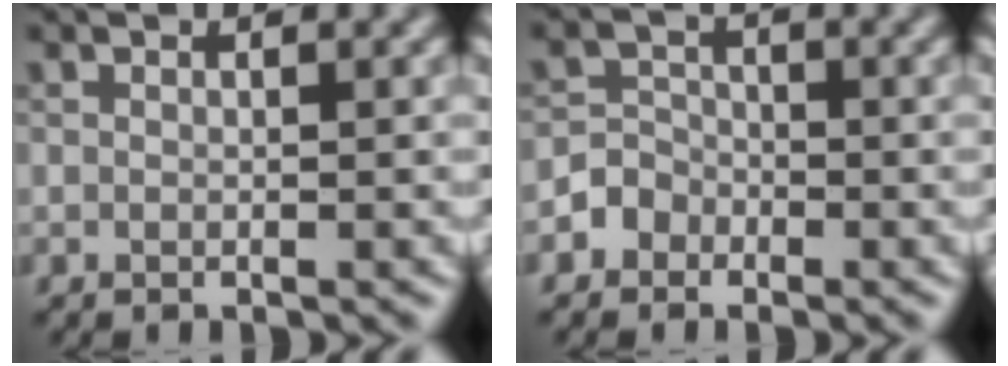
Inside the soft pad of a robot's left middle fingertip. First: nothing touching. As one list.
[{"total": 2.0, "force": [-1.2, 1.6, 0.1], "torque": [0.020, 0.009, -0.030]}]